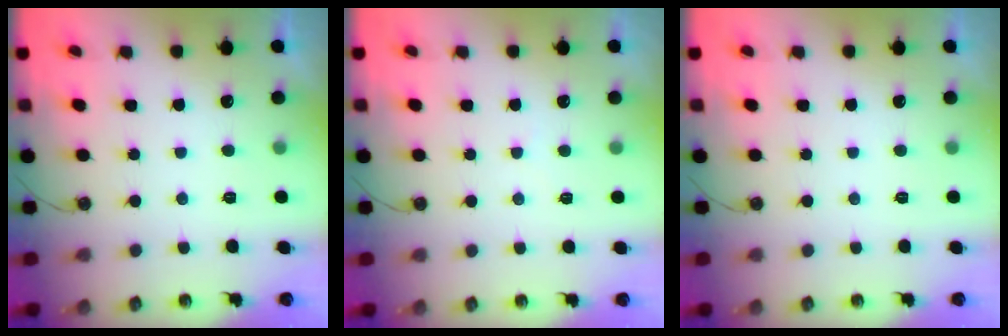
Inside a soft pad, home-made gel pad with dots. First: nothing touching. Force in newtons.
{"total": 3.4, "press": 3.3, "slide": 0.5}
{"total": 1.0, "press": 0.4, "slide": 1.0}